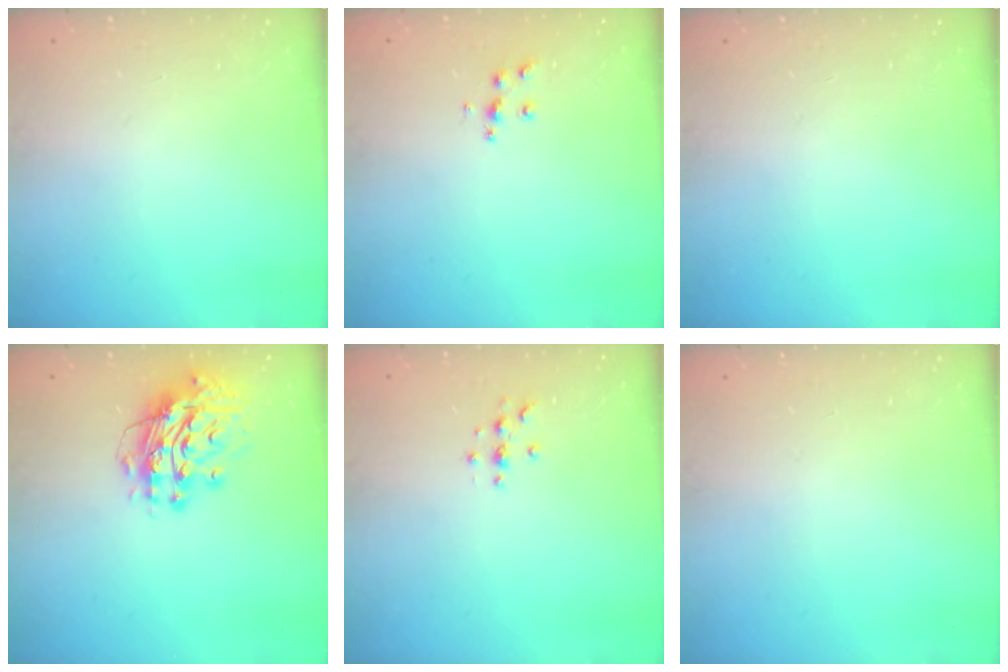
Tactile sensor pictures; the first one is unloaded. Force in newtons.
{"total": 6.2, "press": 6.2, "slide": 0.5}
{"total": 0.0}
{"total": 14.7, "press": 14.6, "slide": 1.2}
{"total": 2.7, "press": 2.7, "slide": 0.3}
{"total": 0.0}